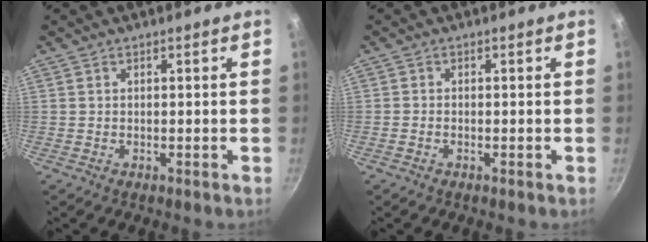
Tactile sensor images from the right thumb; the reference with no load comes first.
{"total": 0.6, "force": [-0.5, 0.4, 0.2], "torque": [-0.009, 0.004, -0.012]}